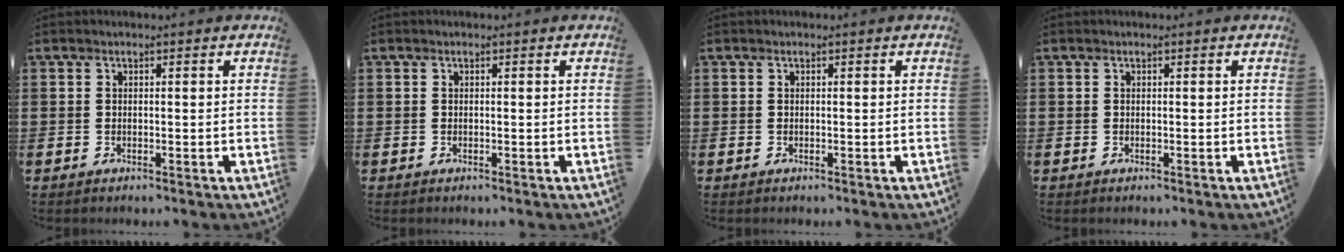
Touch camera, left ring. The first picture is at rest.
{"total": 0.0}
{"total": 0.0}
{"total": 0.0}